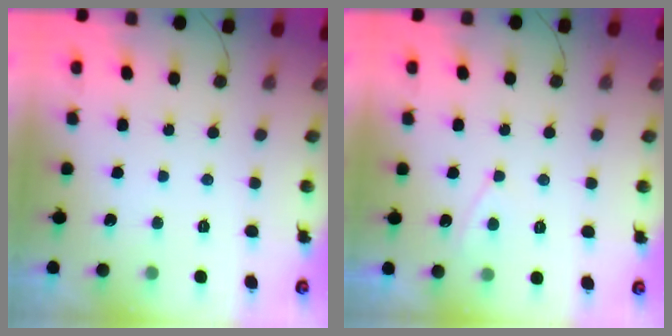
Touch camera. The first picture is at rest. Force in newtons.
{"total": 2.9, "press": 2.9, "slide": 0.4}